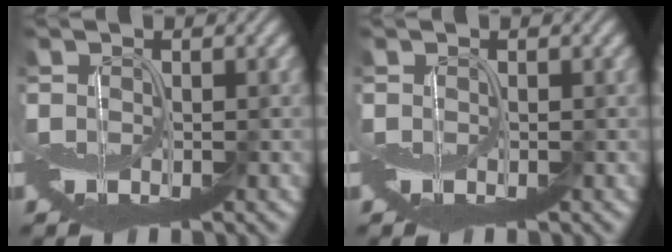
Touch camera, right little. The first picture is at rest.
{"total": 0.0}